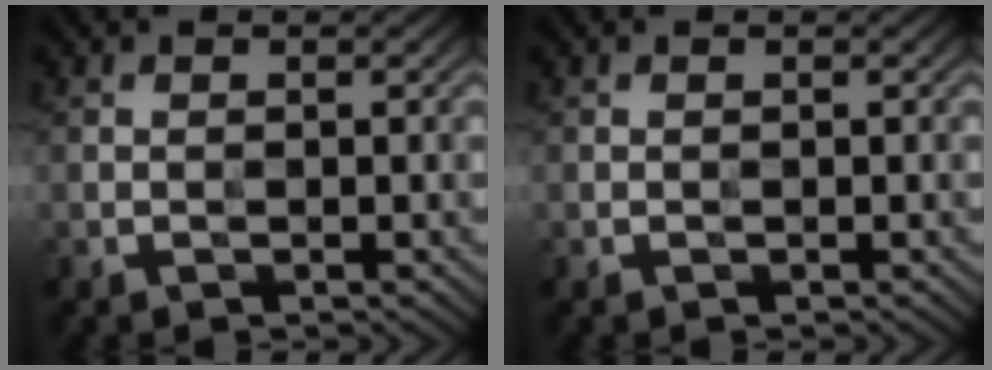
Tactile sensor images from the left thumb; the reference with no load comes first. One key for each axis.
{"total": 0.0}